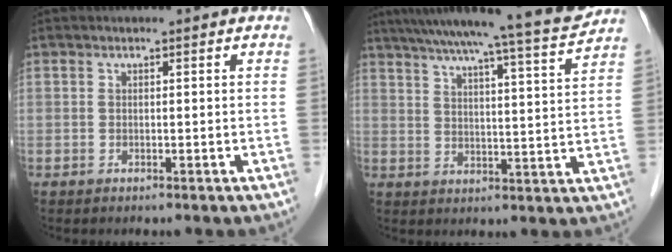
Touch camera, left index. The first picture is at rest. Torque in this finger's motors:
{"motor_torque": [-0.09, -0.52, 0.54, 0.13]}